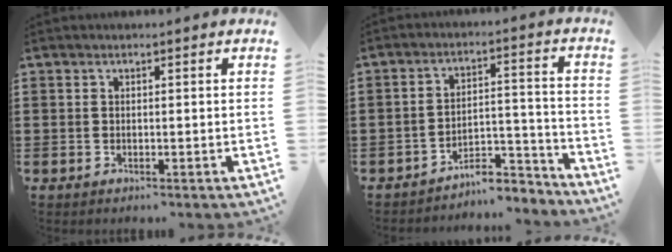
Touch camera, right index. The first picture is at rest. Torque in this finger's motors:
{"motor_torque": [0.61, 1.54, -0.67, -0.21]}